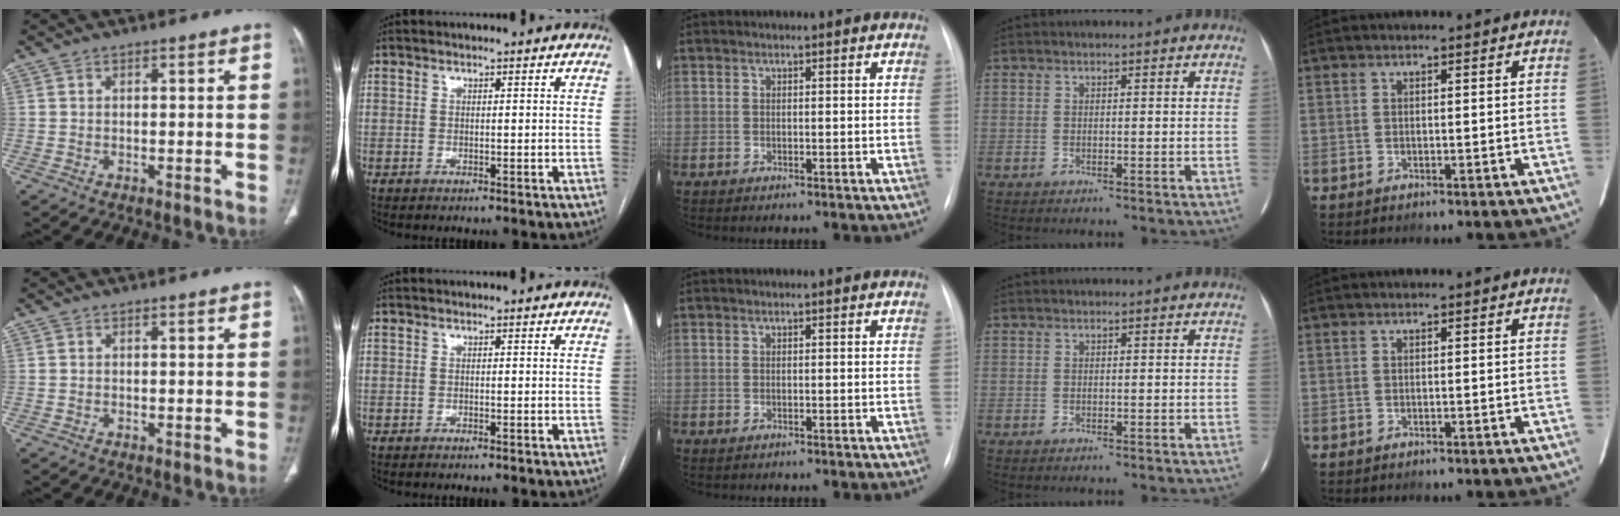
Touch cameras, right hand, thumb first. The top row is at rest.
{}